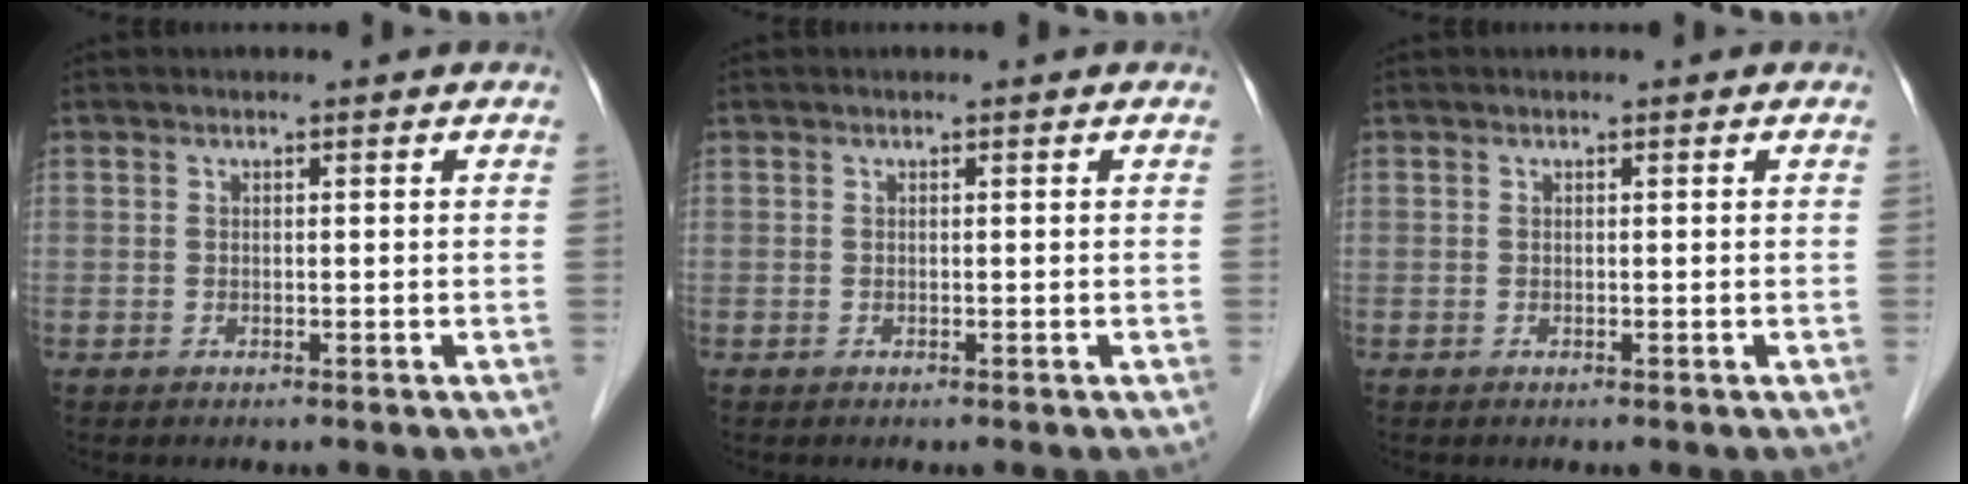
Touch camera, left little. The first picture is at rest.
{"total": 0.0}
{"total": 0.0}